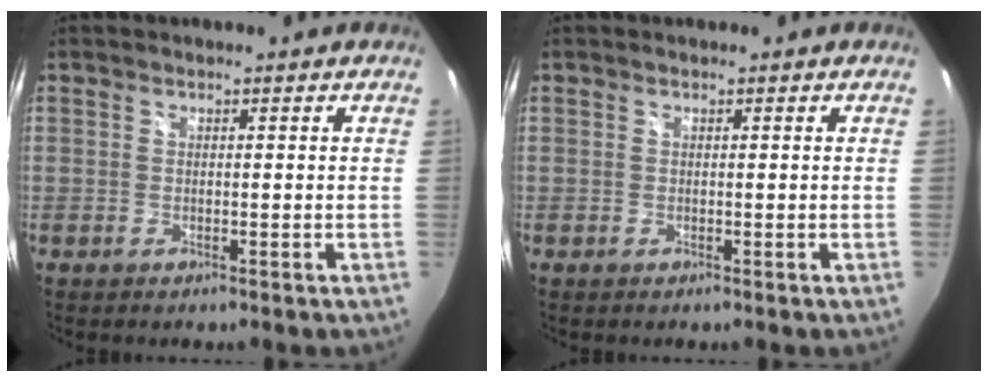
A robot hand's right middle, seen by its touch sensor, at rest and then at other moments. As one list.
[{"total": 0.0}]